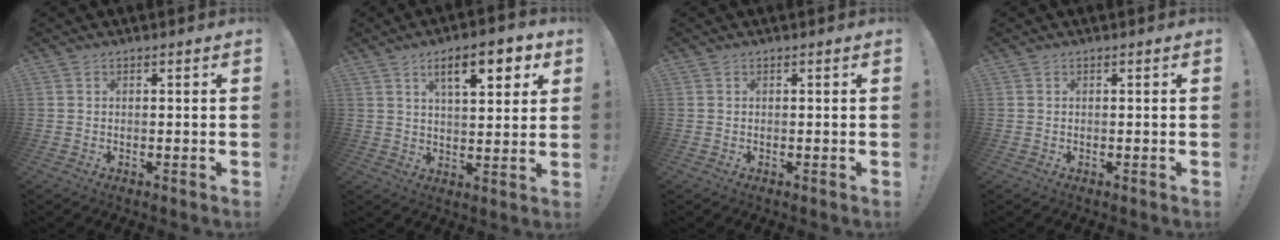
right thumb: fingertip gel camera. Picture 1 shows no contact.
{"total": 11.6, "force": [5.5, 3.8, 9.5], "torque": [-0.132, -0.017, 0.085]}
{"total": 0.0}
{"total": 0.0}